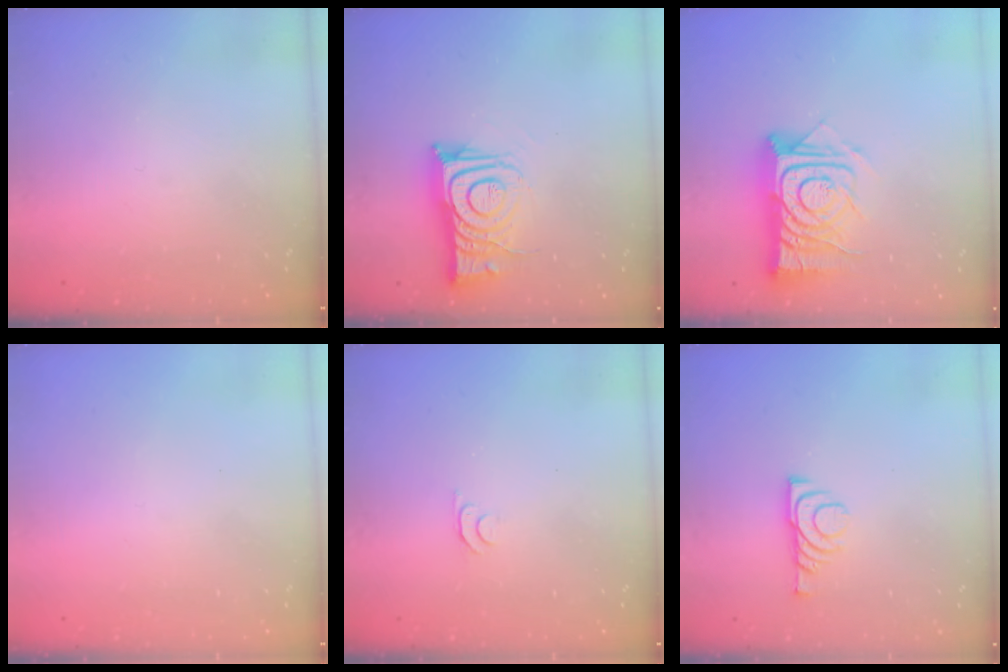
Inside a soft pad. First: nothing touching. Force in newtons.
{"total": 11.4, "press": 11.3, "slide": 0.9}
{"total": 15.5, "press": 15.4, "slide": 1.2}
{"total": 1.7, "press": 1.6, "slide": 0.1}
{"total": 4.6, "press": 4.5, "slide": 0.7}
{"total": 7.2, "press": 7.1, "slide": 1.1}